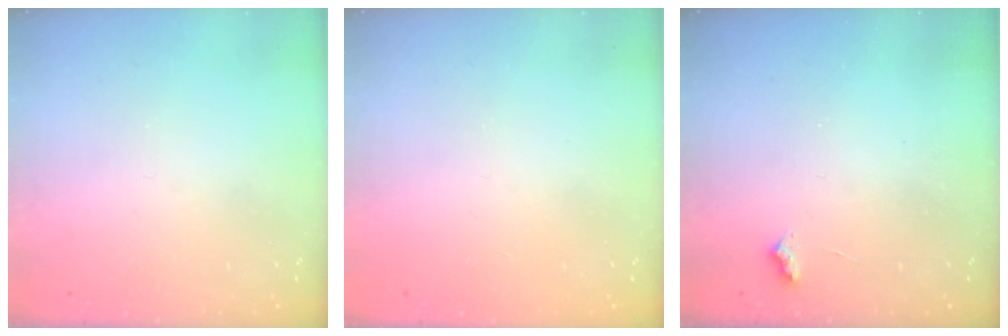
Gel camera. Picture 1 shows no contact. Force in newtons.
{"total": 1.0, "press": 0.9, "slide": 0.1}
{"total": 3.0, "press": 2.9, "slide": 0.5}